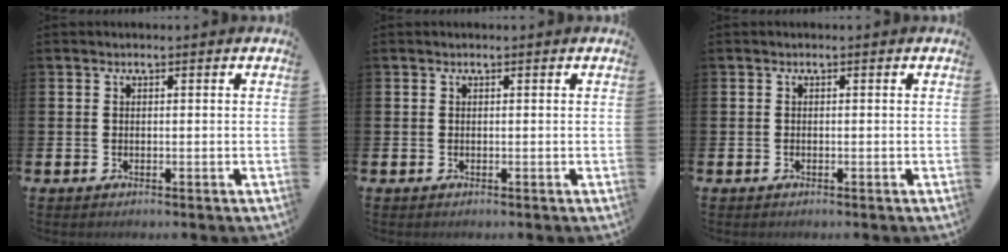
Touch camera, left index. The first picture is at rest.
{"total": 0.0}
{"total": 0.0}